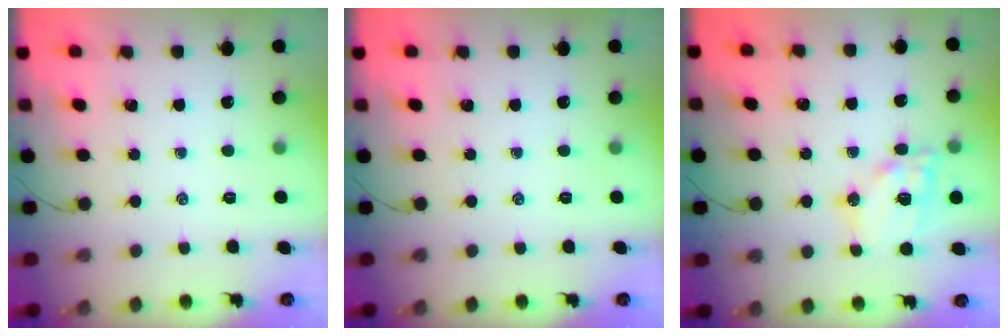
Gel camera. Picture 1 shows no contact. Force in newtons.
{"total": 0.0}
{"total": 14.4, "press": 14.1, "slide": 2.8}